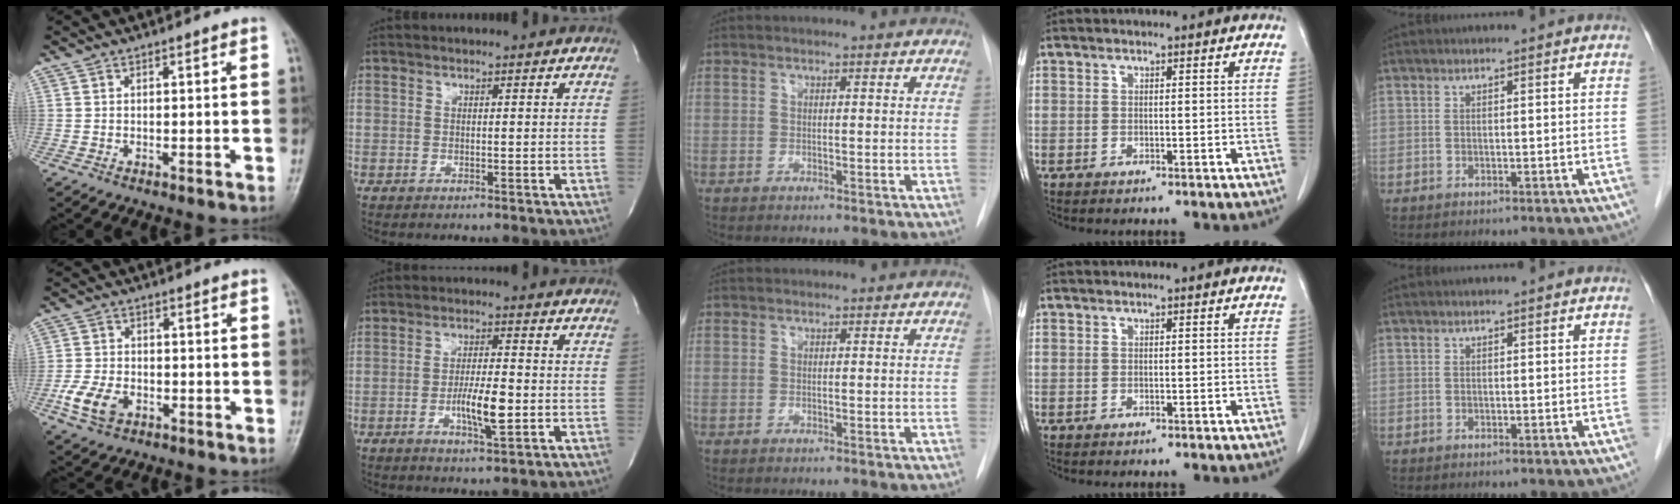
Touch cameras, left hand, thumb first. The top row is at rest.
{"thumb": {"total": 6.8, "force": [-2.9, 4.5, 4.3], "torque": [-0.087, 0.008, -0.055]}, "index": {"total": 6.2, "force": [-1.6, 1.0, 5.9], "torque": [-0.109, -0.007, -0.026]}, "middle": {"total": 0.9, "force": [0.8, 0.2, 0.0], "torque": [-0.004, 0.012, 0.014]}}